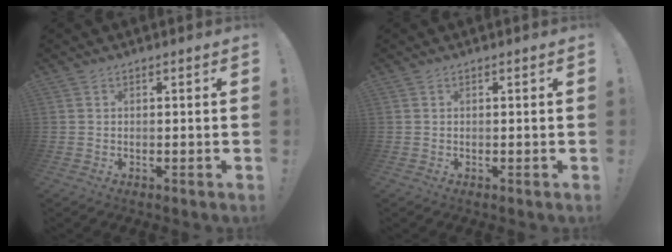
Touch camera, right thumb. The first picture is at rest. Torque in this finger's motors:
{"motor_torque": [-0.11, -0.02, -0.17, 0.12, 0.03]}